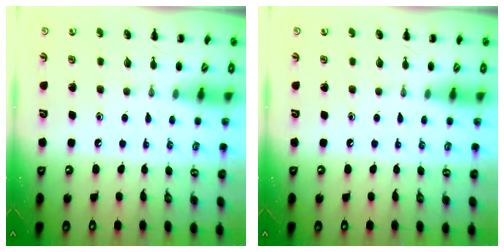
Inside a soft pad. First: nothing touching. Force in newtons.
{"total": 0.0}